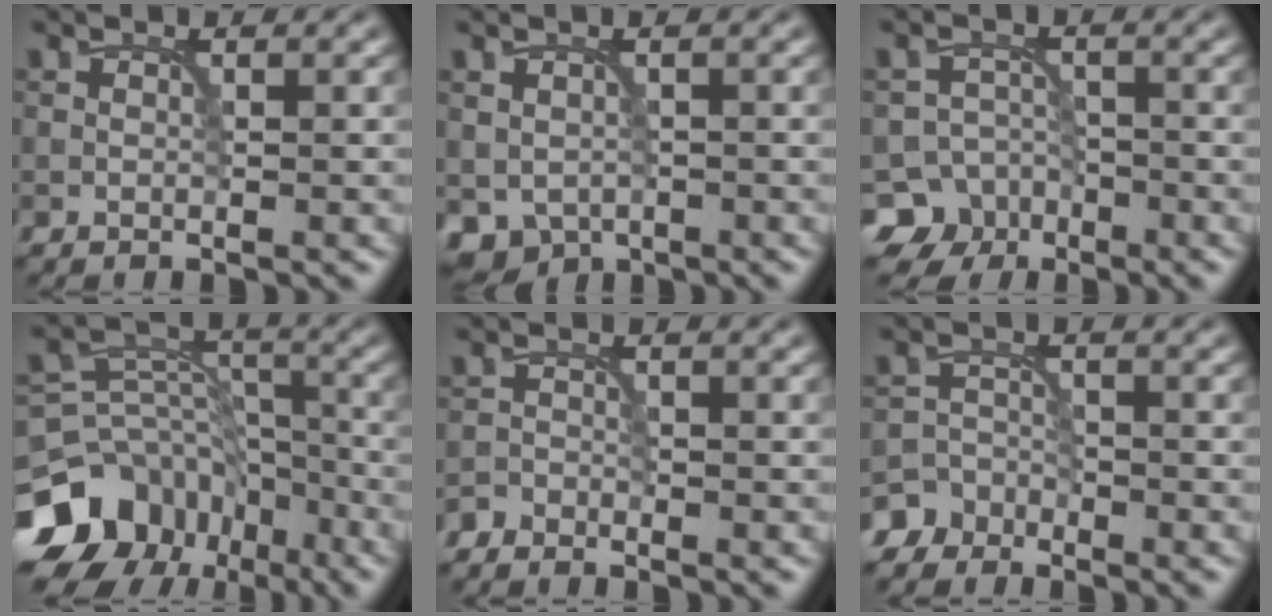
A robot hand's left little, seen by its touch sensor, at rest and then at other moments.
{"total": 2.1, "force": [-0.5, 1.8, 1.0], "torque": [-0.020, -0.012, -0.003]}
{"total": 6.9, "force": [-4.7, 5.1, 0.6], "torque": [0.010, -0.010, -0.083]}
{"total": 15.1, "force": [-9.5, 11.0, 4.1], "torque": [-0.110, -0.018, -0.144]}
{"total": 1.4, "force": [-1.4, 0.3, 0.0], "torque": [-0.004, 0.002, -0.033]}
{"total": 4.0, "force": [-3.4, 2.2, 0.0], "torque": [0.016, 0.002, -0.059]}